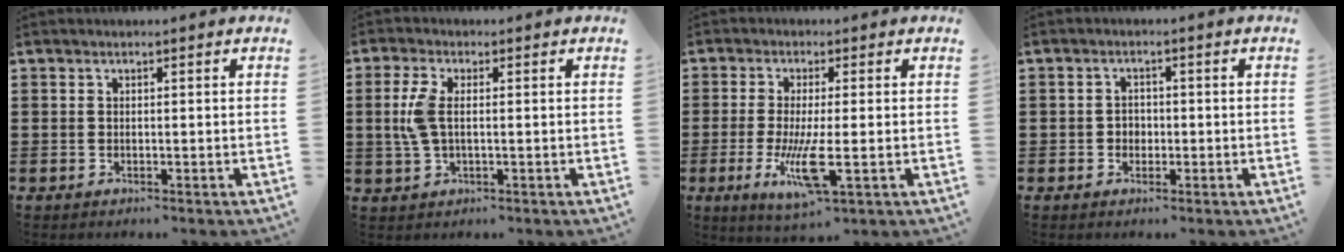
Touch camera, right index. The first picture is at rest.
{"total": 4.7, "force": [0.2, 2.1, 4.2], "torque": [-0.112, -0.003, -0.006]}
{"total": 8.3, "force": [-2.0, 1.5, 7.9], "torque": [-0.170, -0.027, -0.038]}
{"total": 1.6, "force": [-0.5, 1.4, 0.6], "torque": [-0.015, 0.003, -0.012]}